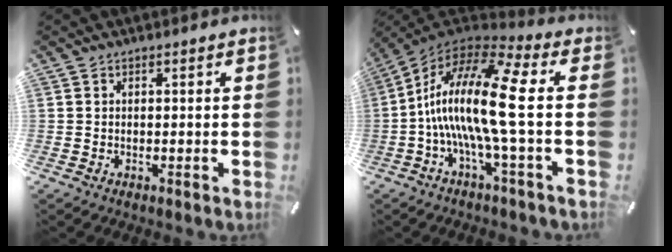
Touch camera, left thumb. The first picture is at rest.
{"total": 20.8, "force": [-1.2, 5.4, 20.1], "torque": [-0.423, -0.002, -0.034]}